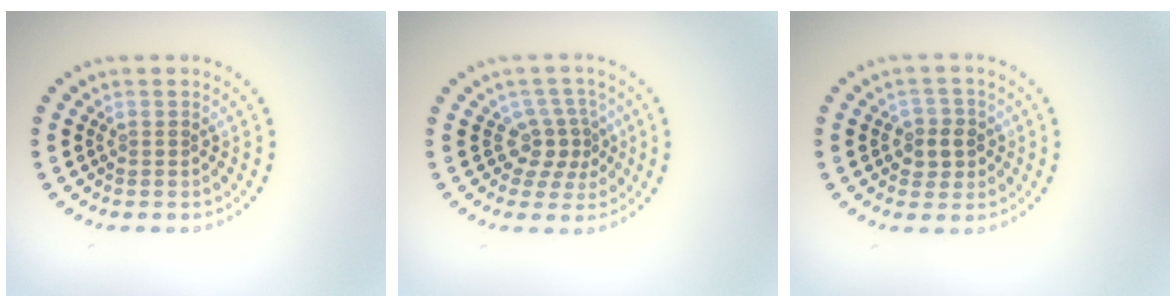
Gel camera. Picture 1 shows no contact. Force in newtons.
{"total": 2.8, "press": 2.0, "slide": 2.0}
{"total": 2.6, "press": 2.4, "slide": 0.9}